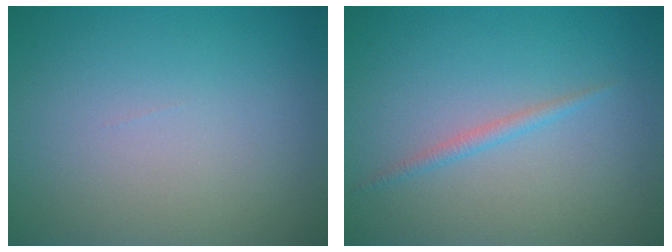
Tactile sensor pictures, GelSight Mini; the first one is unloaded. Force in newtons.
{"total": 1.0, "press": 1.0, "slide": 0.0}